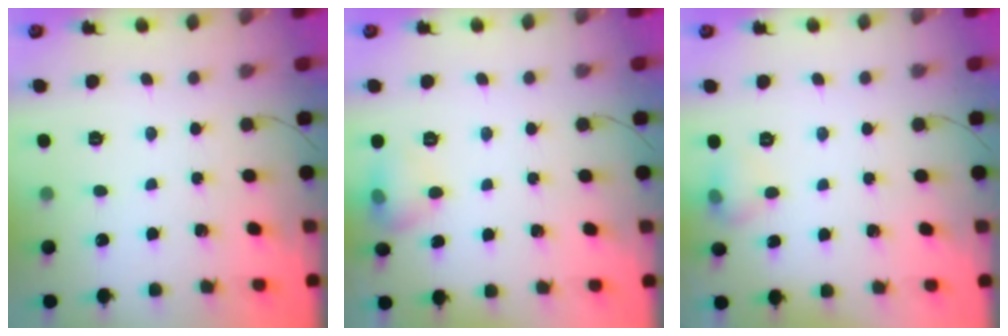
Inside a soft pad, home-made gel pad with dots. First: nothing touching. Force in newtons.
{"total": 9.8, "press": 7.6, "slide": 6.2}
{"total": 8.3, "press": 6.2, "slide": 5.5}